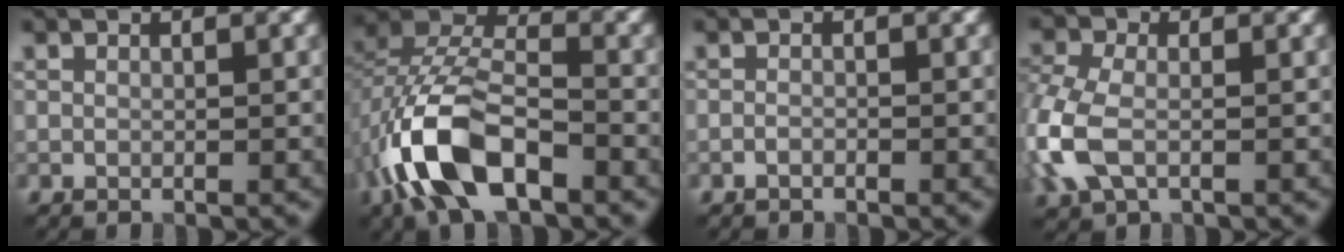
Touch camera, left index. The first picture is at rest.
{"total": 9.8, "force": [-4.5, 4.7, 7.3], "torque": [-0.153, 0.011, -0.095]}
{"total": 0.6, "force": [-0.5, 0.2, 0.3], "torque": [-0.006, 0.000, -0.011]}
{"total": 5.5, "force": [-1.1, 3.4, 4.2], "torque": [-0.112, 0.001, -0.032]}